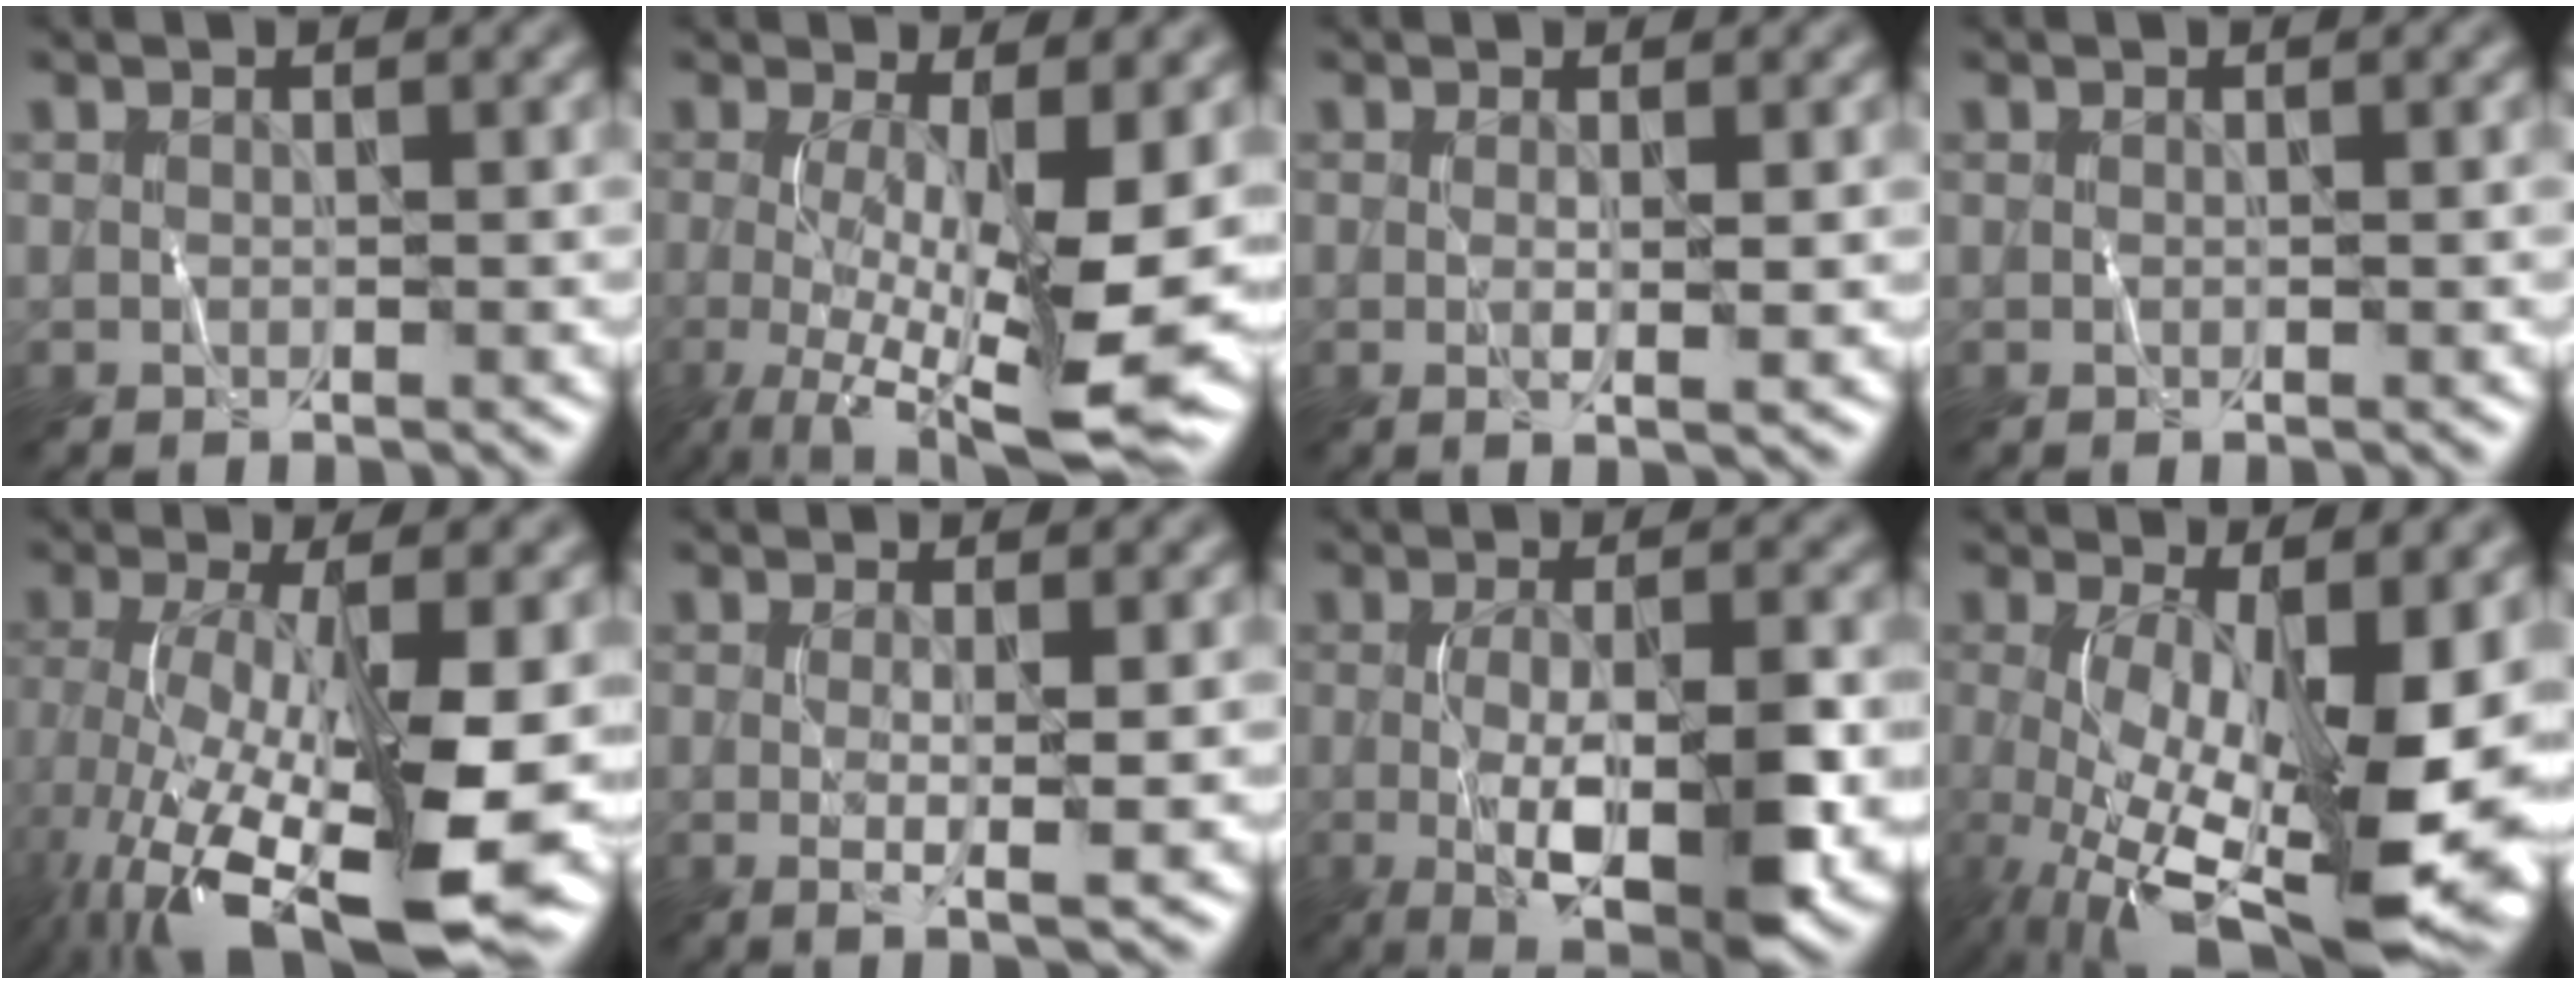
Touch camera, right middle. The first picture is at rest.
{"total": 11.8, "force": [-2.0, 3.2, 11.2], "torque": [-0.187, -0.021, -0.025]}
{"total": 1.7, "force": [0.2, 0.3, 1.7], "torque": [-0.028, -0.004, 0.003]}
{"total": 0.0}
{"total": 15.5, "force": [-4.9, 5.1, 13.8], "torque": [-0.266, -0.042, -0.072]}
{"total": 2.9, "force": [0.2, 0.5, 2.8], "torque": [-0.050, -0.009, 0.006]}
{"total": 10.1, "force": [-2.3, 3.1, 9.3], "torque": [-0.159, -0.019, -0.030]}
{"total": 15.7, "force": [-1.7, 6.2, 14.3], "torque": [-0.236, -0.033, -0.013]}